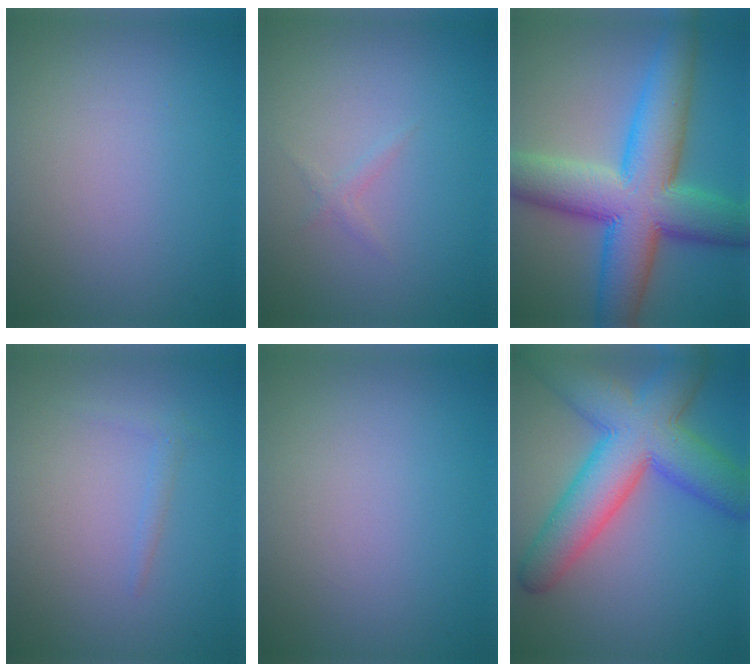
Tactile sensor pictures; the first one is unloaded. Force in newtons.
{"total": 0.8, "press": 0.8, "slide": 0.1}
{"total": 12.3, "press": 12.3, "slide": 0.4}
{"total": 0.9, "press": 0.9, "slide": 0.0}
{"total": 0.0}
{"total": 10.3, "press": 10.2, "slide": 0.4}